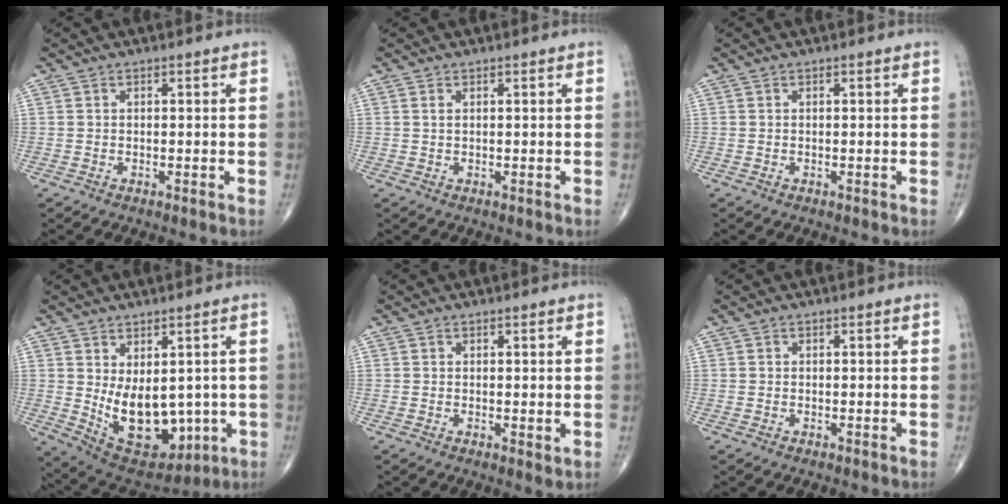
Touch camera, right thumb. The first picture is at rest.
{"total": 0.8, "force": [0.3, 0.3, 0.6], "torque": [-0.016, 0.006, 0.008]}
{"total": 0.0}
{"total": 14.5, "force": [-0.8, 8.9, 11.5], "torque": [-0.140, -0.018, 0.022]}
{"total": 1.2, "force": [0.2, 0.4, 1.1], "torque": [-0.018, -0.007, 0.002]}
{"total": 0.0}